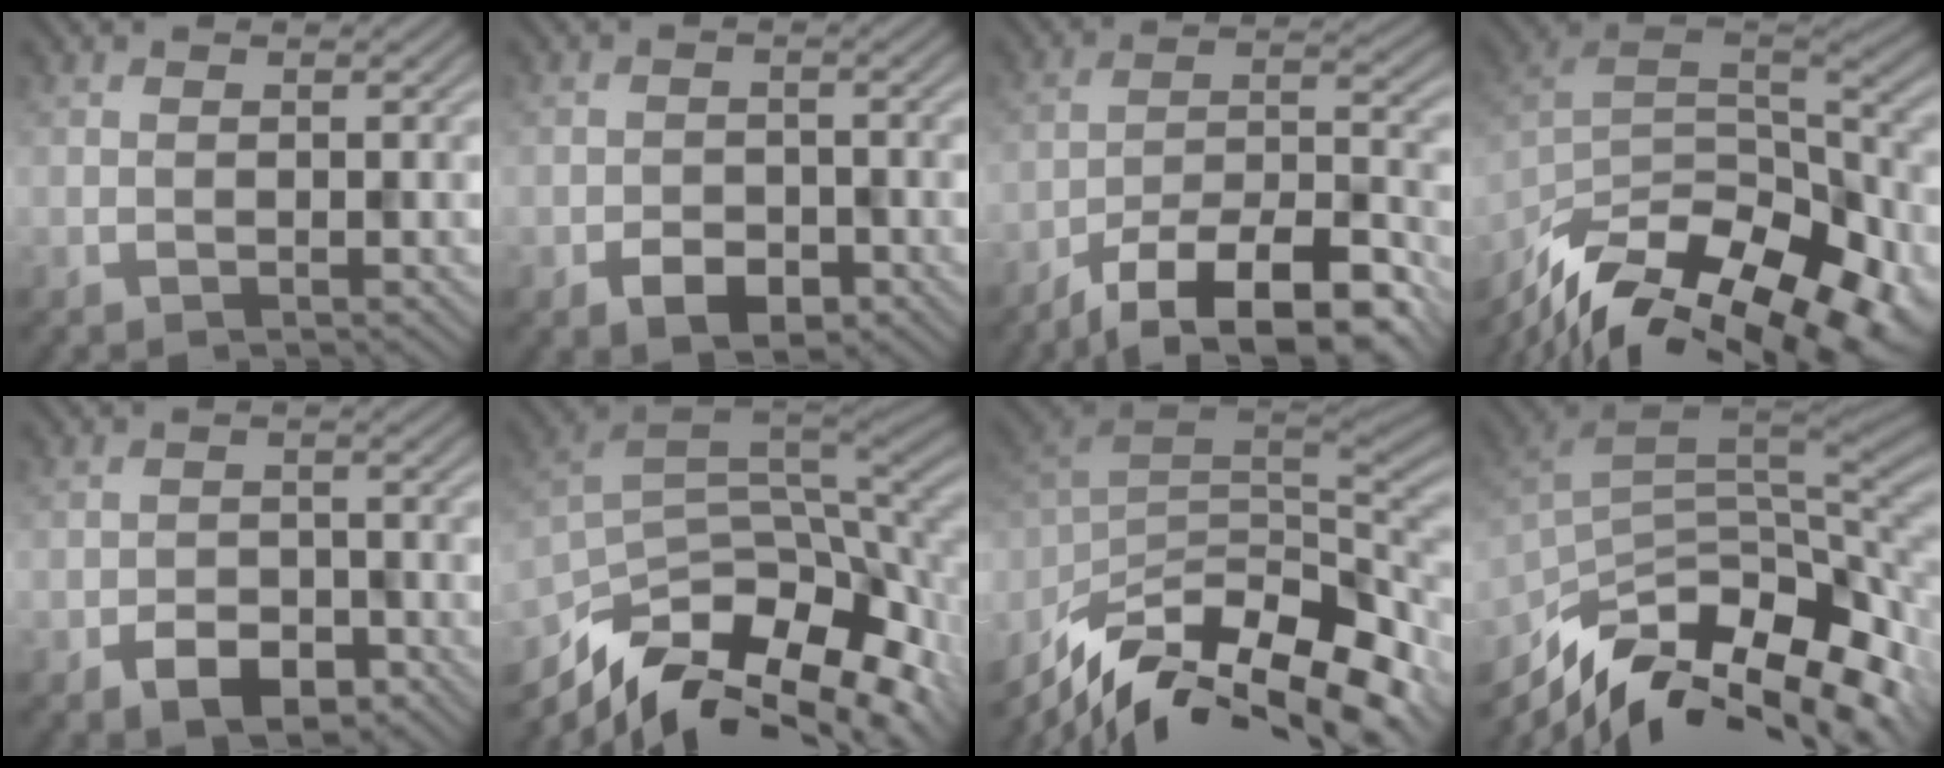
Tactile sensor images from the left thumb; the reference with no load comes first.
{"total": 3.7, "force": [-2.0, 2.3, 2.0], "torque": [-0.035, -0.008, -0.036]}
{"total": 13.1, "force": [-9.8, 3.8, 7.9], "torque": [-0.135, -0.009, -0.164]}
{"total": 17.6, "force": [-12.9, 7.1, 9.7], "torque": [-0.198, -0.031, -0.196]}
{"total": 4.4, "force": [-2.6, 2.6, 2.4], "torque": [-0.042, -0.007, -0.047]}
{"total": 15.6, "force": [-9.4, 6.5, 10.7], "torque": [-0.222, -0.028, -0.150]}
{"total": 15.5, "force": [-8.2, 5.9, 11.8], "torque": [-0.237, -0.005, -0.151]}
{"total": 15.0, "force": [-8.9, 6.1, 10.4], "torque": [-0.224, -0.022, -0.144]}